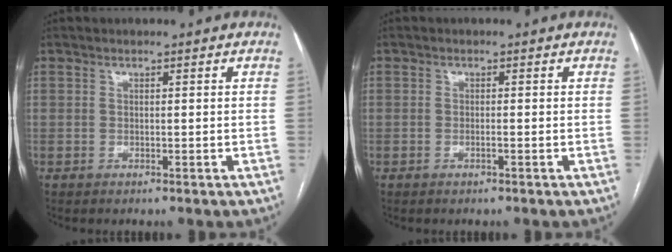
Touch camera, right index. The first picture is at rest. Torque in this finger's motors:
{"motor_torque": [-0.04, 0.07, -0.04, -0.01]}